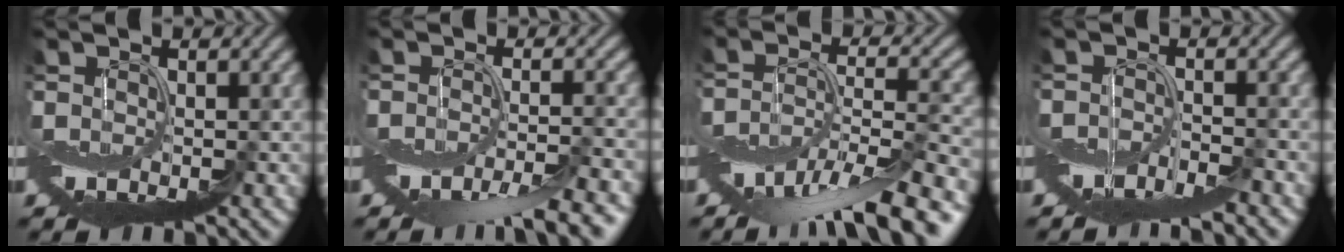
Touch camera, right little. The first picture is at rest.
{"total": 5.6, "force": [-3.9, 0.7, 3.9], "torque": [-0.060, -0.011, -0.067]}
{"total": 10.5, "force": [-7.0, 3.1, 7.2], "torque": [-0.134, -0.008, -0.119]}
{"total": 4.2, "force": [-3.7, 0.4, 1.9], "torque": [-0.028, -0.004, -0.071]}